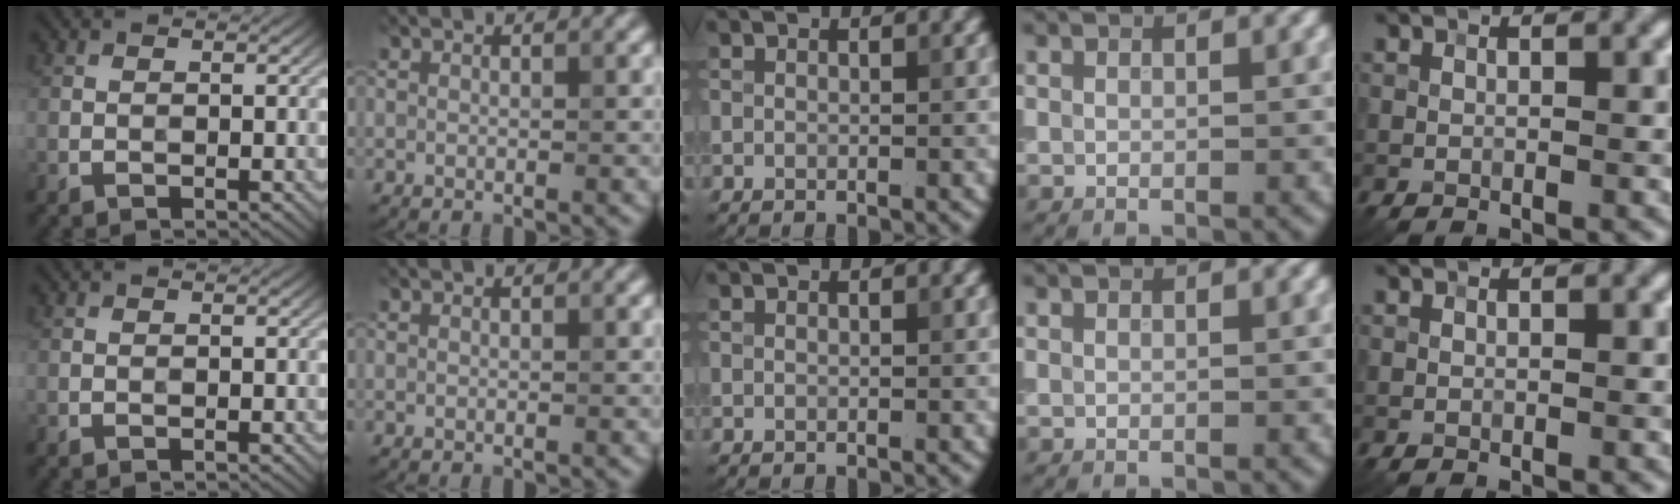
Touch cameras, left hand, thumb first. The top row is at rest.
{}